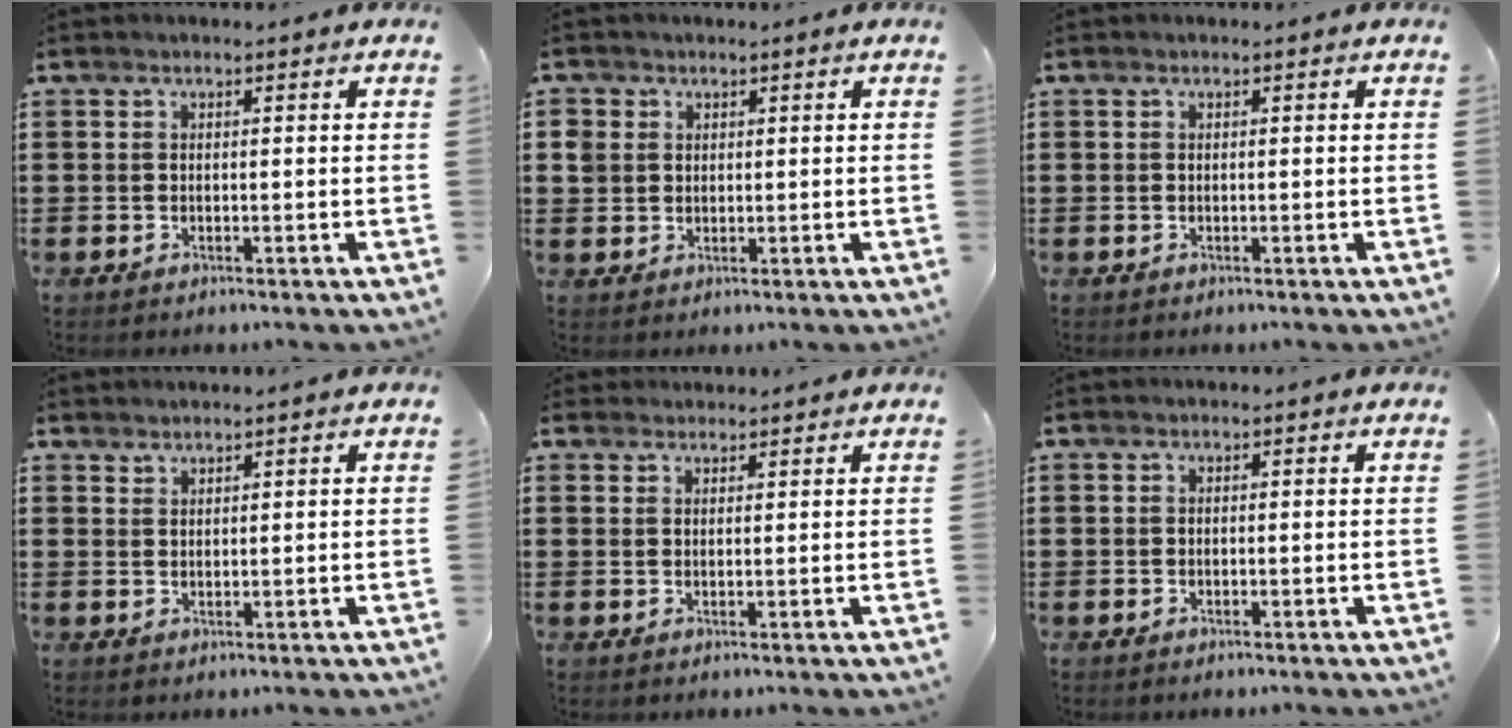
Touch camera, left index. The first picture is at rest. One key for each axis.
{"total": 2.4, "fx": 0.8, "fy": 2.3, "fz": 0.2, "tx": -0.015, "ty": 0.011, "tz": 0.012}
{"total": 0.0}
{"total": 1.5, "fx": 1.5, "fy": 0.0, "fz": -0.1, "tx": -0.001, "ty": -0.001, "tz": 0.029}
{"total": 1.7, "fx": 1.6, "fy": 0.5, "fz": 0.0, "tx": -0.003, "ty": 0.004, "tz": 0.033}
{"total": 0.0}